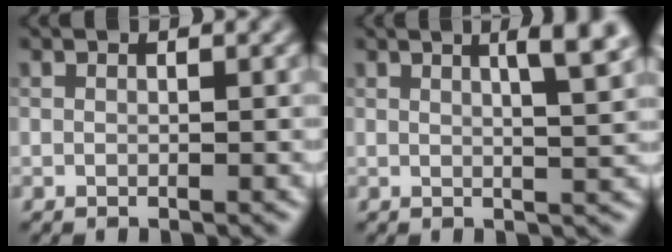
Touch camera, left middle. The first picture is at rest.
{"total": 4.7, "force": [2.0, 1.1, 4.1], "torque": [-0.043, 0.013, 0.018]}